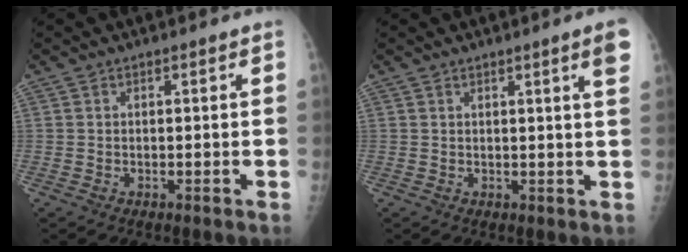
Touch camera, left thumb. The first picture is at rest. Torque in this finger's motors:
{"motor_torque": [0.77, 0.54, 0.19, -0.17, 0.02]}